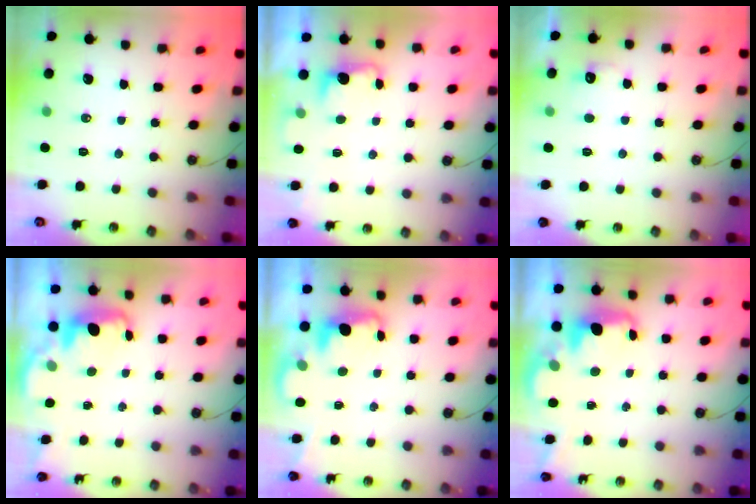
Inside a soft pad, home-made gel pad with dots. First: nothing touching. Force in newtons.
{"total": 2.6, "press": 2.4, "slide": 1.0}
{"total": 5.2, "press": 5.0, "slide": 1.2}
{"total": 2.3, "press": 2.3, "slide": 0.5}
{"total": 2.4, "press": 2.4, "slide": 0.5}
{"total": 2.4, "press": 2.4, "slide": 0.5}